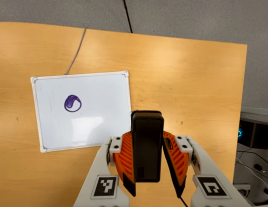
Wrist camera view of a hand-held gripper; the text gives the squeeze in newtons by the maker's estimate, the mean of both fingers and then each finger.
{"total": 4.4, "left": 3.6, "right": 5.2}